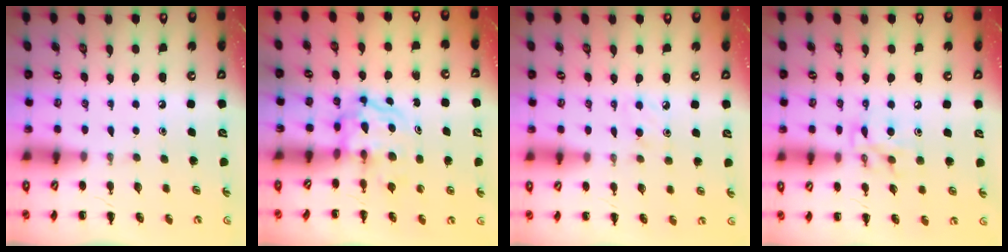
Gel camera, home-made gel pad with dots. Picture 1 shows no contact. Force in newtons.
{"total": 3.6, "press": 3.6, "slide": 0.4}
{"total": 4.1, "press": 3.8, "slide": 1.4}
{"total": 10.2, "press": 10.2, "slide": 0.8}